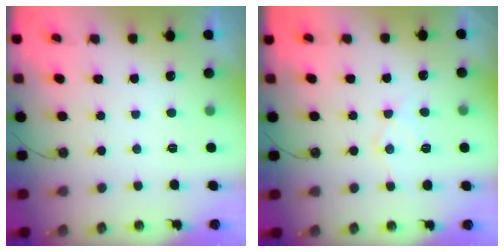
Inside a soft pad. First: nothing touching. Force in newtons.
{"total": 8.4, "press": 8.4, "slide": 0.6}